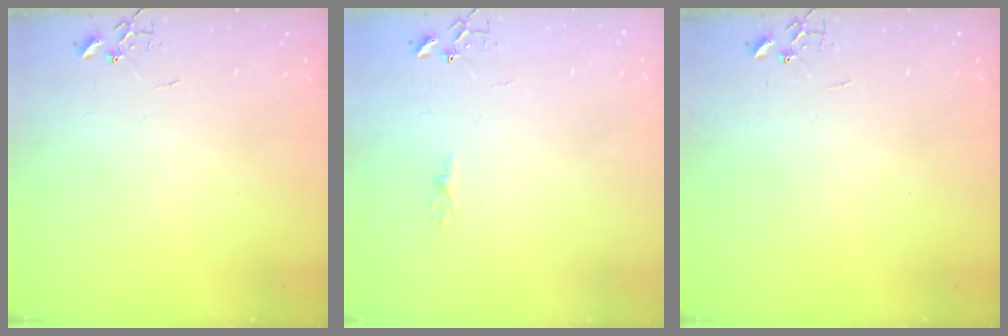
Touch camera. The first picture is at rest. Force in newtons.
{"total": 2.4, "press": 2.4, "slide": 0.3}
{"total": 0.0}